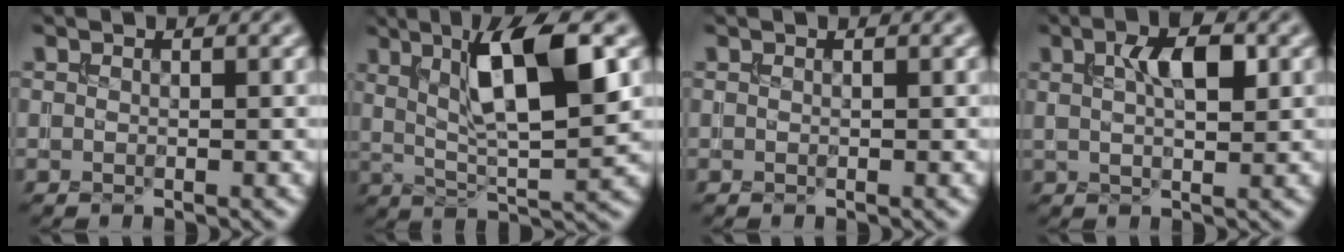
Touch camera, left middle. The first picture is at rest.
{"total": 8.8, "force": [2.9, 2.3, 8.0], "torque": [-0.132, -0.002, 0.050]}
{"total": 0.0}
{"total": 4.4, "force": [1.6, 1.6, 3.8], "torque": [-0.068, 0.006, 0.027]}